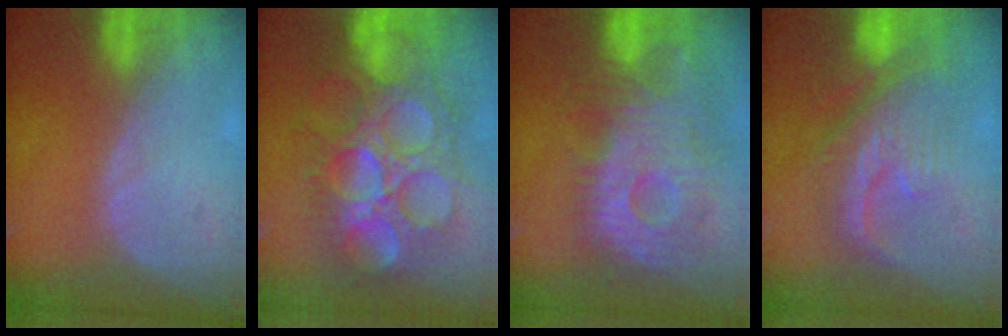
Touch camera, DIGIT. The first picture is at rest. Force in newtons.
{"total": 13.5, "press": 13.4, "slide": 1.6}
{"total": 12.5, "press": 11.0, "slide": 5.9}
{"total": 9.0, "press": 8.7, "slide": 2.0}